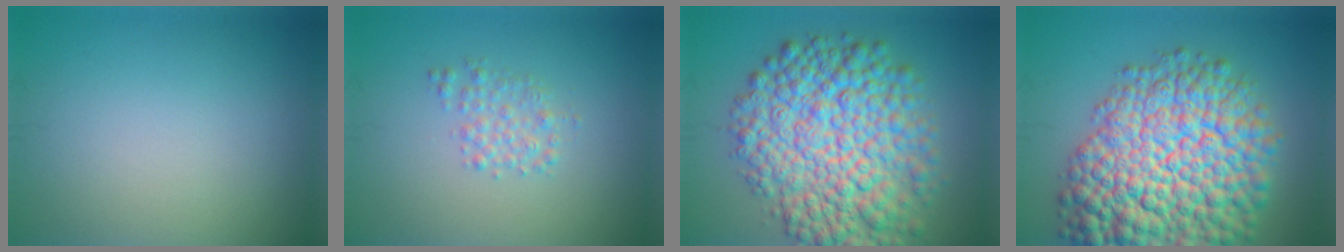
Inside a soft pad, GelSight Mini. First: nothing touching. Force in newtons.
{"total": 1.8, "press": 1.8, "slide": 0.0}
{"total": 11.9, "press": 11.9, "slide": 0.2}
{"total": 15.4, "press": 15.4, "slide": 0.6}